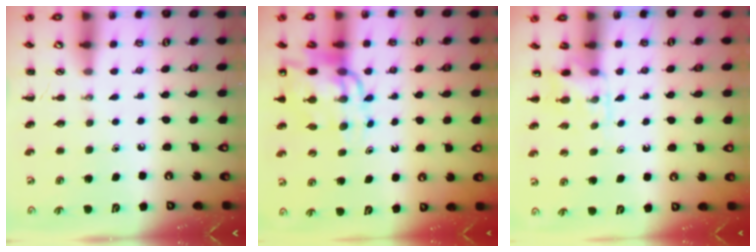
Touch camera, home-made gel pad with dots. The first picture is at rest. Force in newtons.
{"total": 13.1, "press": 12.5, "slide": 4.1}
{"total": 4.2, "press": 3.9, "slide": 1.5}